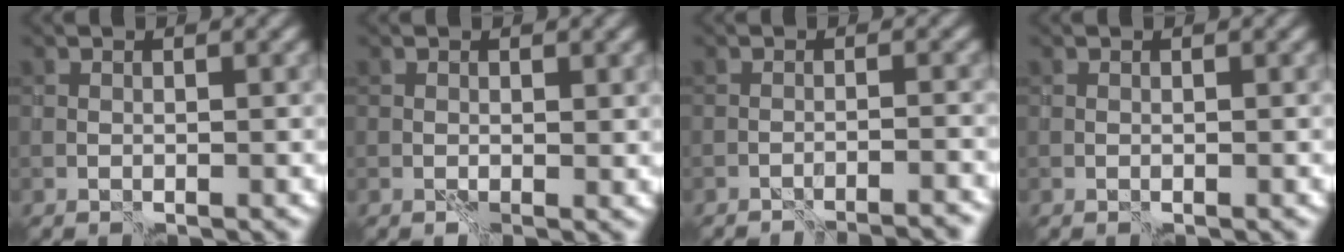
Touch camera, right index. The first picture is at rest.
{"total": 1.1, "force": [0.4, 0.7, 0.8], "torque": [-0.012, -0.003, 0.009]}
{"total": 4.7, "force": [-4.7, -0.3, 0.3], "torque": [0.007, 0.016, -0.057]}
{"total": 0.0}